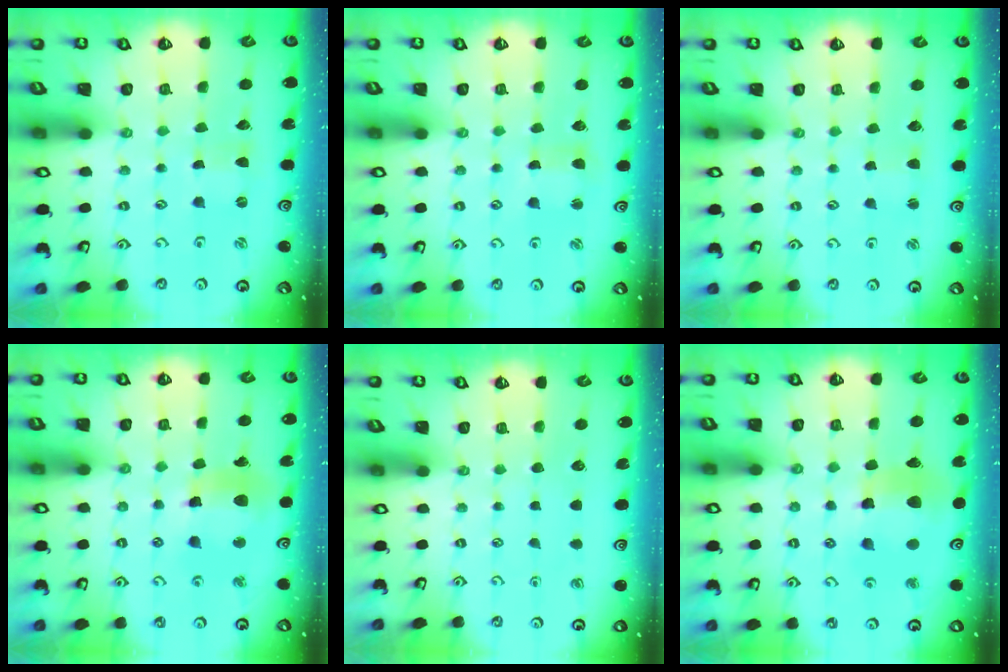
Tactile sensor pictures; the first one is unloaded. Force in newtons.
{"total": 2.2, "press": 2.2, "slide": 0.3}
{"total": 0.7, "press": 0.7, "slide": 0.1}
{"total": 11.4, "press": 11.3, "slide": 1.4}
{"total": 0.0}
{"total": 11.6, "press": 11.5, "slide": 1.5}